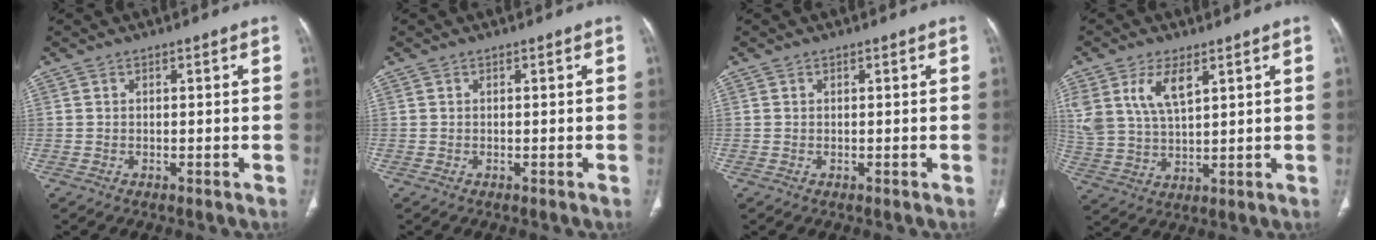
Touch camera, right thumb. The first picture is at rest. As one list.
[{"total": 0.0}, {"total": 0.0}, {"total": 9.6, "force": [4.6, 4.7, 7.0], "torque": [-0.142, -0.012, 0.100]}]